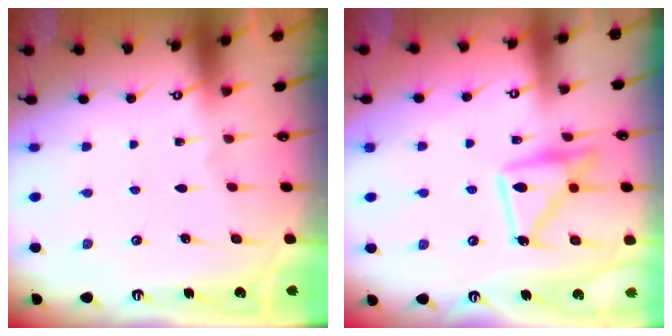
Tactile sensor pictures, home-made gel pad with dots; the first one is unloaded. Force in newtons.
{"total": 15.8, "press": 15.7, "slide": 1.1}